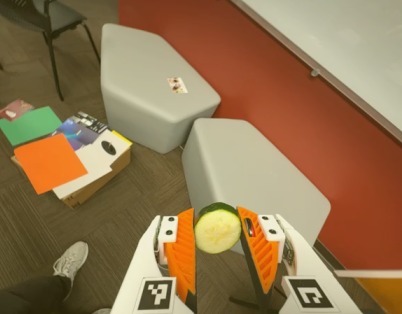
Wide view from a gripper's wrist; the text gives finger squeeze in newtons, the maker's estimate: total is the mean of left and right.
{"total": 10.9, "left": 11.9, "right": 9.8}